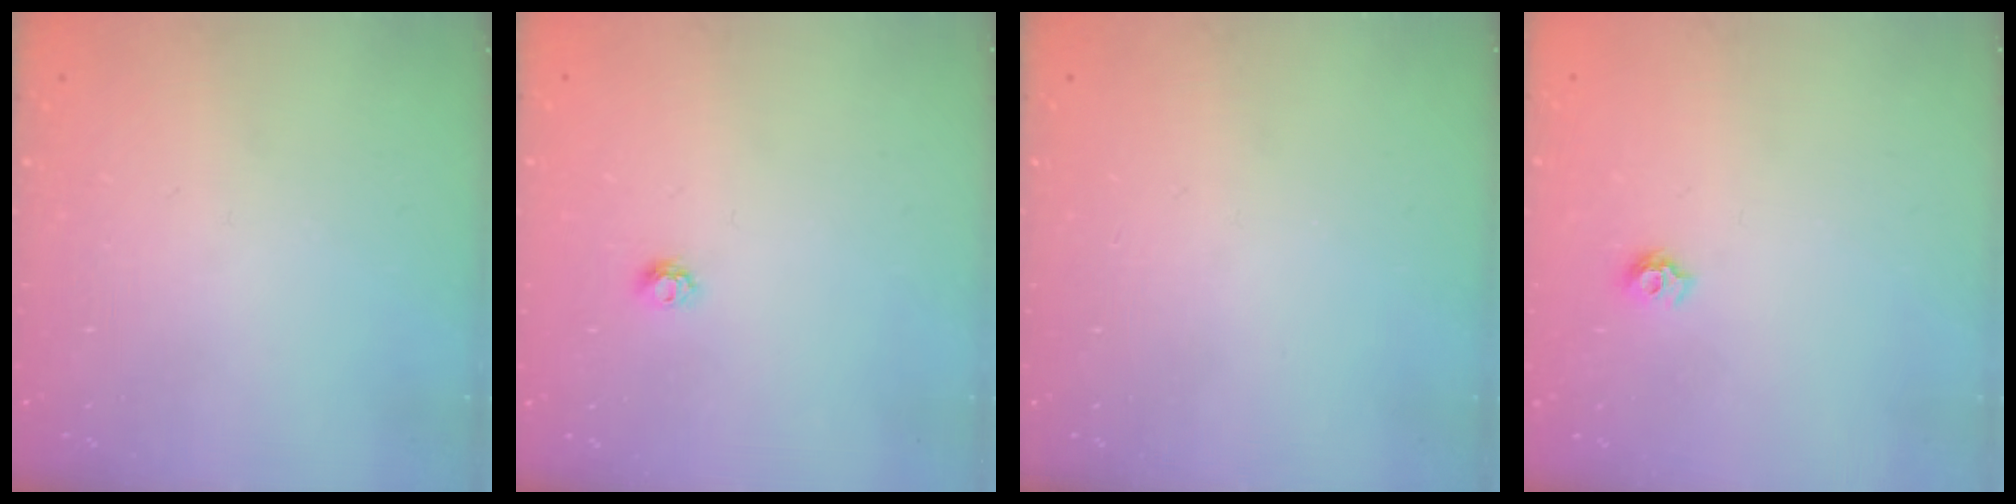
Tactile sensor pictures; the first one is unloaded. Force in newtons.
{"total": 4.2, "press": 4.1, "slide": 0.4}
{"total": 0.0}
{"total": 5.7, "press": 5.7, "slide": 0.6}